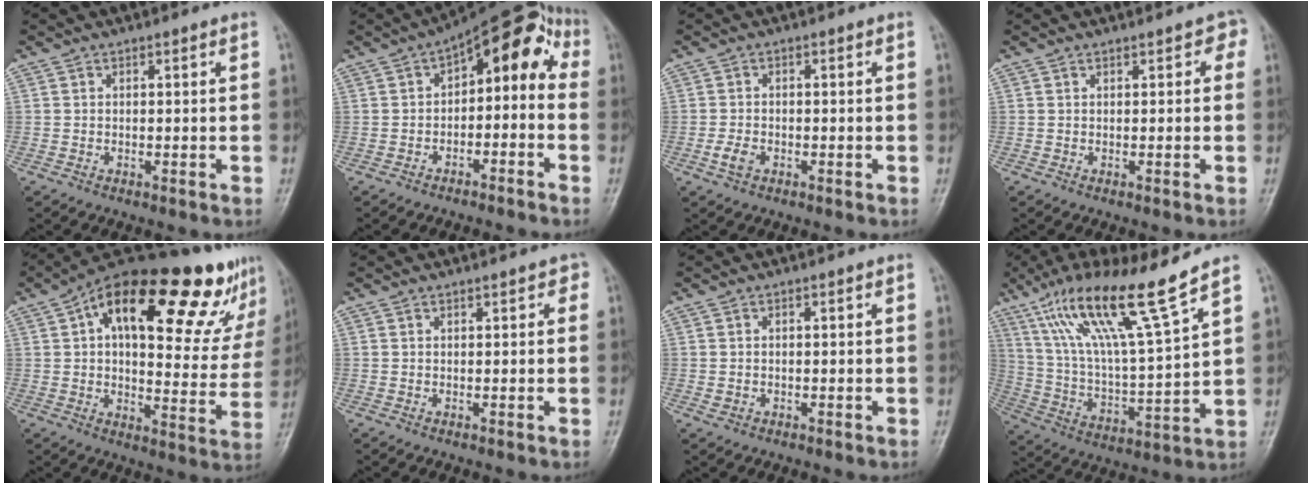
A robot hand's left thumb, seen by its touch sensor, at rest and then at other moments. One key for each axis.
{"total": 11.5, "fx": -1.1, "fy": 6.5, "fz": 9.4, "tx": -0.094, "ty": 0.066, "tz": -0.026}
{"total": 2.6, "fx": -1.2, "fy": 1.8, "fz": 1.6, "tx": -0.032, "ty": 0.003, "tz": -0.023}
{"total": 1.9, "fx": 0.9, "fy": 1.2, "fz": 1.1, "tx": 0.006, "ty": 0.003, "tz": 0.005}
{"total": 28.4, "fx": 14.6, "fy": 10.8, "fz": 21.8, "tx": -0.270, "ty": 0.007, "tz": 0.212}
{"total": 1.2, "fx": 0.7, "fy": 0.7, "fz": 0.7, "tx": 0.002, "ty": 0.001, "tz": 0.003}
{"total": 1.2, "fx": -0.3, "fy": 1.0, "fz": 0.5, "tx": -0.007, "ty": 0.001, "tz": -0.003}
{"total": 18.4, "fx": 12.2, "fy": 1.1, "fz": 13.8, "tx": -0.238, "ty": -0.052, "tz": 0.226}